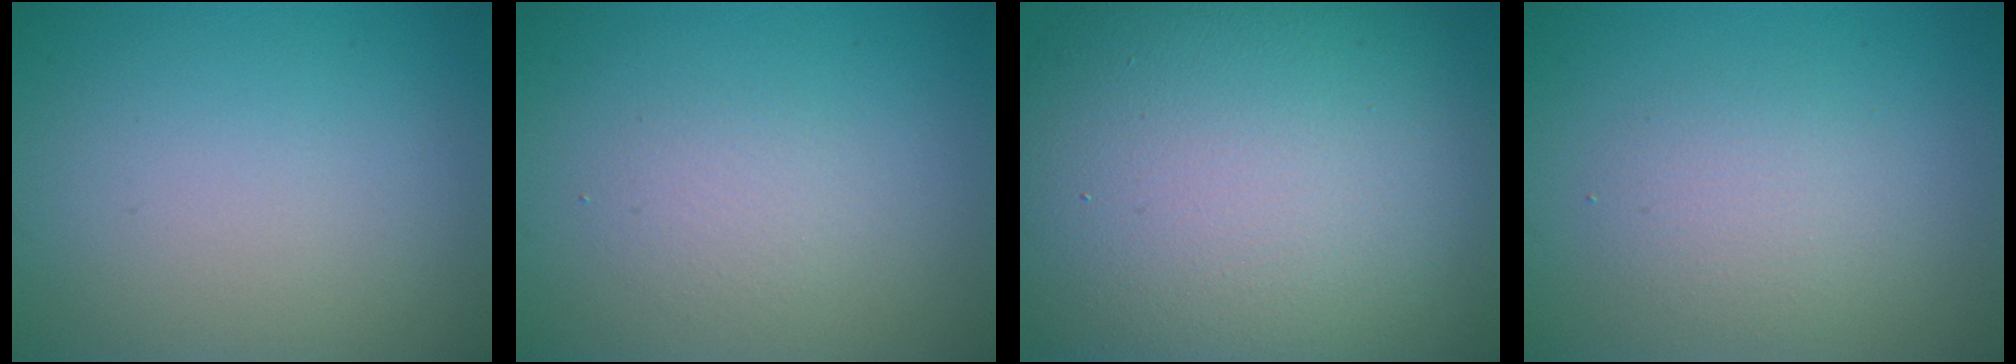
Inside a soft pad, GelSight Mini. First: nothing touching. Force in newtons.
{"total": 1.5, "press": 1.5, "slide": 0.1}
{"total": 19.0, "press": 19.0, "slide": 1.0}
{"total": 2.3, "press": 2.3, "slide": 0.2}